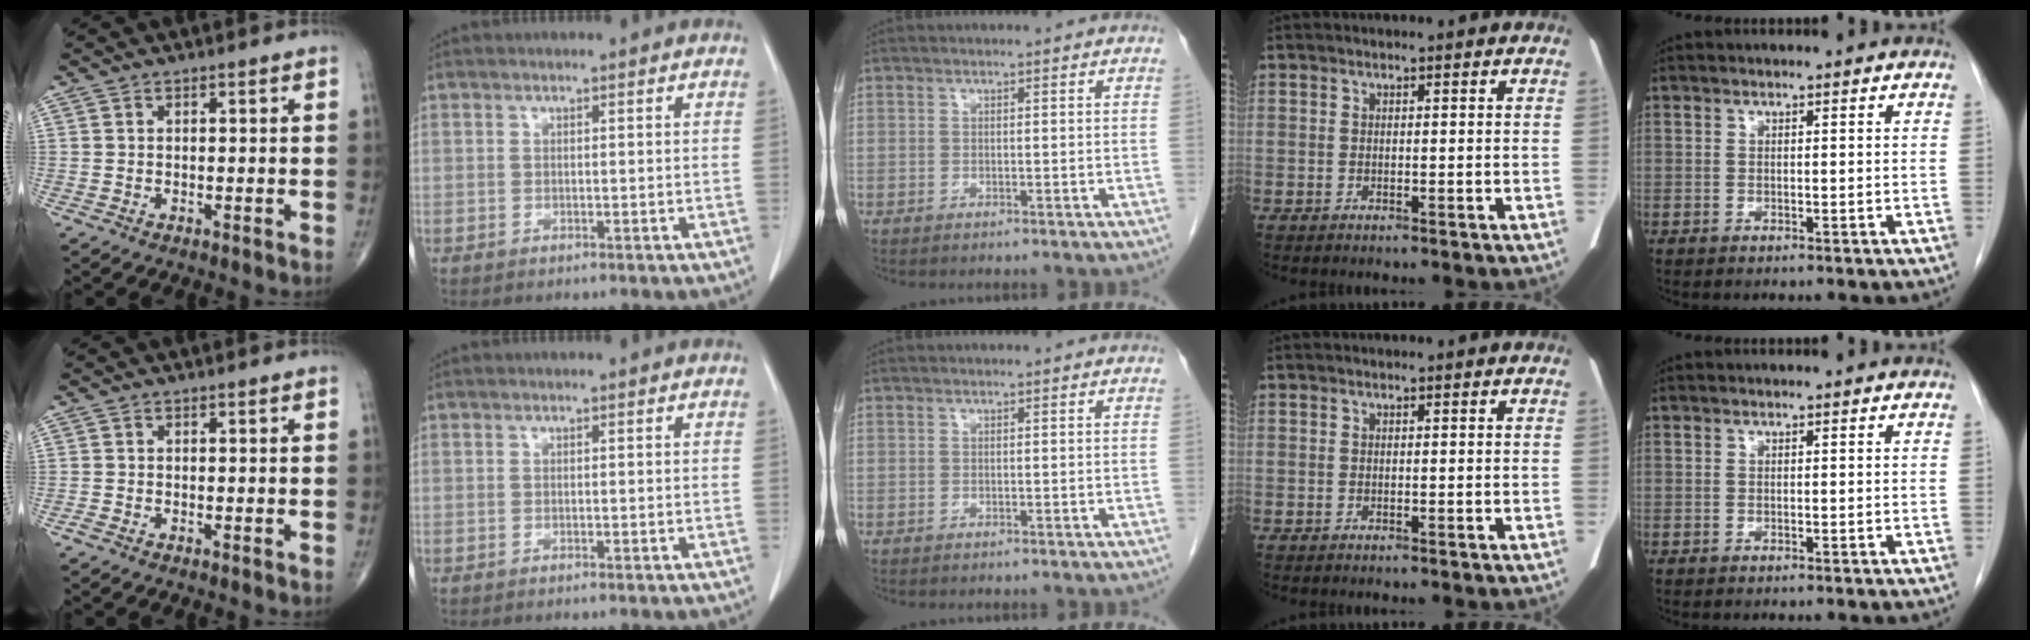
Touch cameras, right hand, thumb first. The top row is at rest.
{"thumb": {"total": 0.9, "force": [-0.5, 0.2, 0.6], "torque": [-0.017, -0.003, -0.015]}}